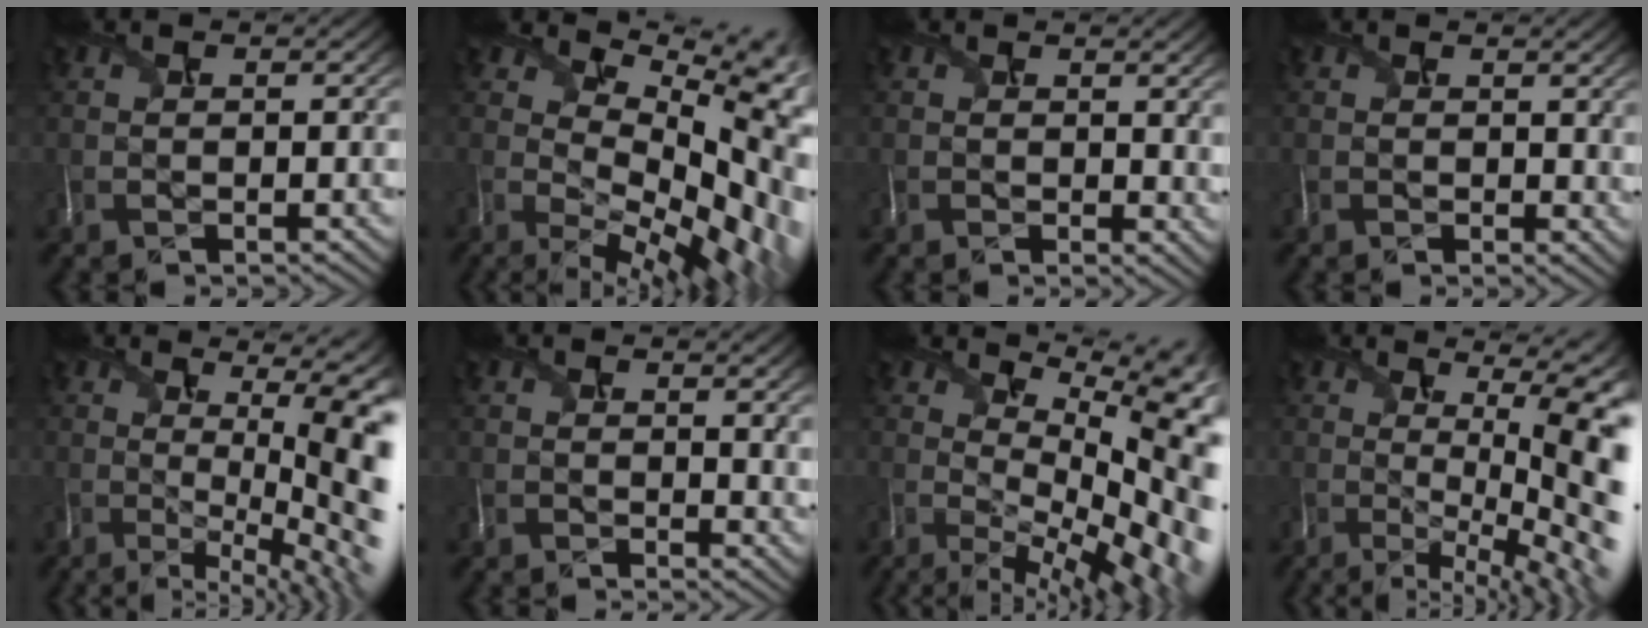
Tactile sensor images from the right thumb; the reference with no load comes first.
{"total": 13.2, "force": [1.8, 5.6, 11.8], "torque": [-0.179, -0.018, 0.059]}
{"total": 2.0, "force": [0.5, 0.8, 1.8], "torque": [-0.023, 0.000, 0.013]}
{"total": 0.8, "force": [0.5, 0.3, 0.5], "torque": [-0.014, -0.001, 0.014]}
{"total": 14.3, "force": [-0.1, 4.6, 13.5], "torque": [-0.167, -0.005, 0.025]}
{"total": 3.0, "force": [0.6, 1.2, 2.7], "torque": [-0.026, 0.002, 0.012]}
{"total": 15.8, "force": [0.3, 7.0, 14.2], "torque": [-0.188, 0.018, 0.053]}
{"total": 14.4, "force": [-0.4, 4.6, 13.6], "torque": [-0.158, -0.006, 0.022]}